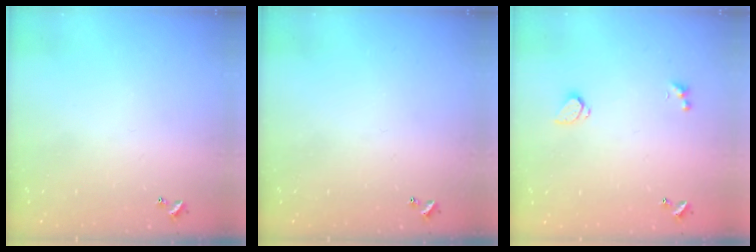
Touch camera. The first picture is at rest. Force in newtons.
{"total": 0.0}
{"total": 0.8, "press": 0.6, "slide": 0.4}